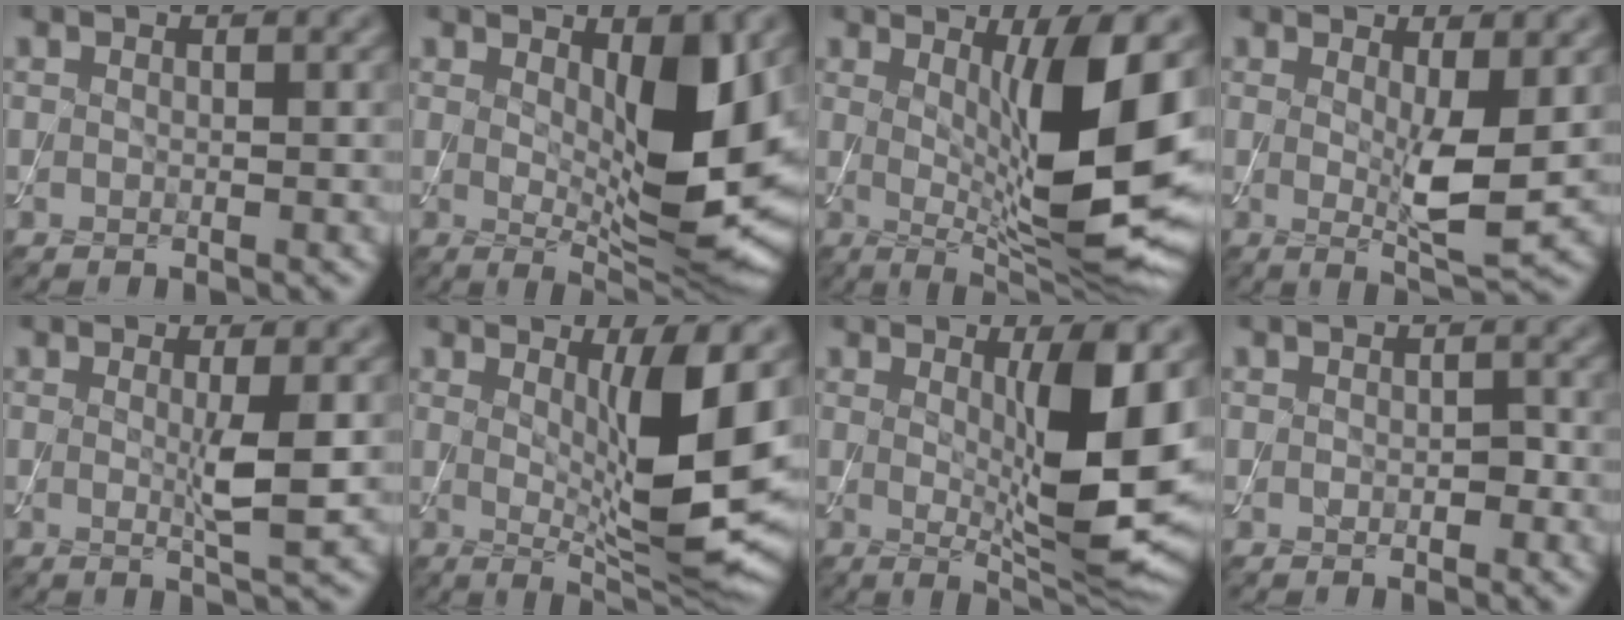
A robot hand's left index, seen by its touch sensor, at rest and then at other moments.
{"total": 8.5, "force": [1.1, 2.8, 7.9], "torque": [-0.118, -0.018, 0.026]}
{"total": 11.5, "force": [1.3, 2.7, 11.1], "torque": [-0.166, -0.016, 0.031]}
{"total": 4.4, "force": [0.4, 0.8, 4.3], "torque": [-0.073, -0.016, 0.010]}
{"total": 3.0, "force": [0.1, 0.2, 3.0], "torque": [-0.054, -0.008, 0.001]}
{"total": 8.8, "force": [1.2, 2.0, 8.5], "torque": [-0.131, -0.020, 0.028]}
{"total": 9.0, "force": [1.0, 2.1, 8.7], "torque": [-0.129, -0.020, 0.027]}
{"total": 1.1, "force": [-0.2, 0.8, 0.7], "torque": [-0.012, -0.003, -0.004]}